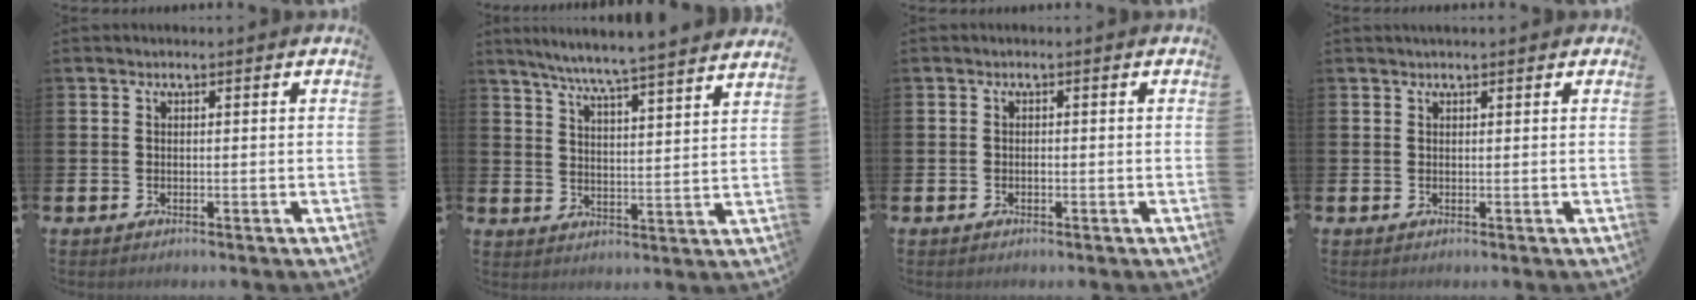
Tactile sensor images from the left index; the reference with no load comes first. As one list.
[{"total": 6.8, "force": [6.5, -0.7, 2.0], "torque": [-0.062, -0.046, 0.112]}, {"total": 0.5, "force": [-0.3, 0.4, 0.2], "torque": [-0.010, 0.004, -0.005]}, {"total": 0.8, "force": [0.7, 0.2, 0.4], "torque": [-0.005, 0.003, 0.011]}]